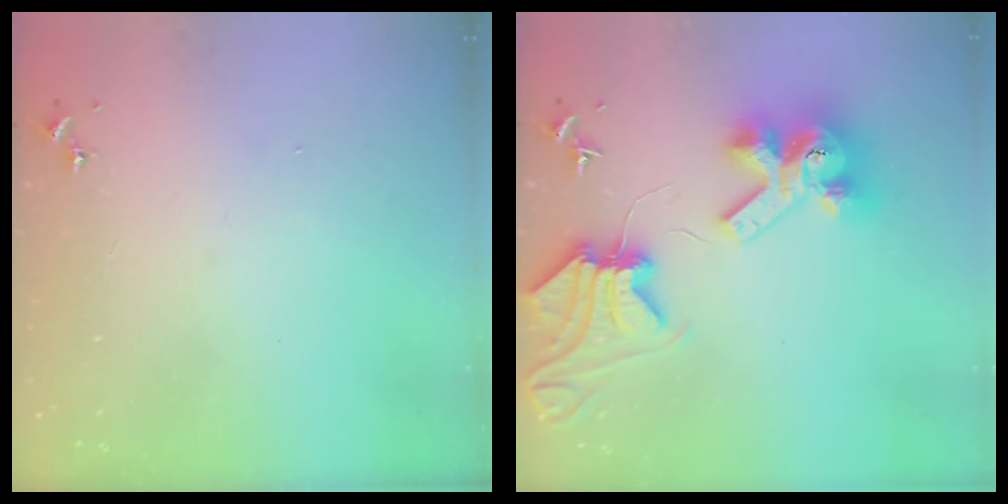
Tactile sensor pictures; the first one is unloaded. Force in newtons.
{"total": 12.7, "press": 12.7, "slide": 1.3}